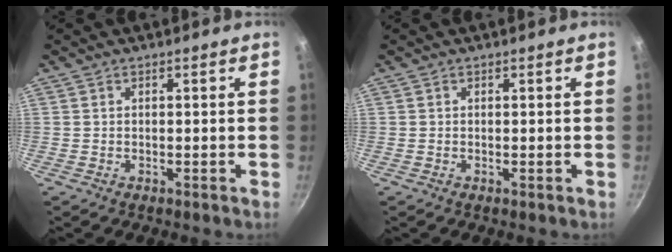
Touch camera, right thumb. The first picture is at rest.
{"total": 0.0}